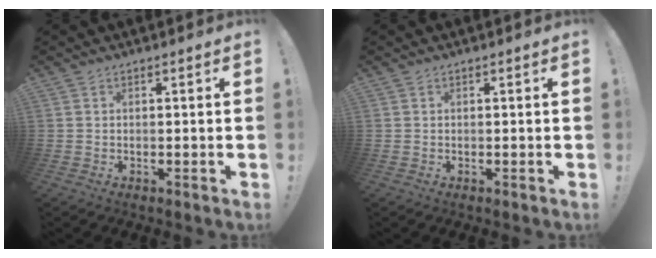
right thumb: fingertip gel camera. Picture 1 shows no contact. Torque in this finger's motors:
{"motor_torque": [0.00, 0.00, -0.12, 0.12, 0.00]}